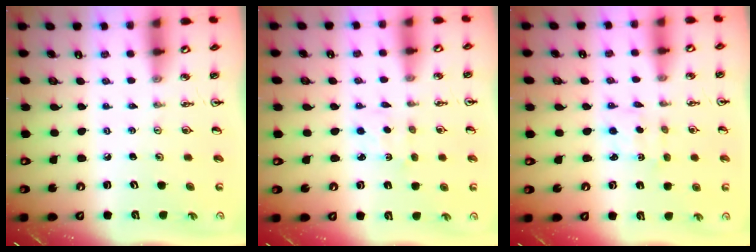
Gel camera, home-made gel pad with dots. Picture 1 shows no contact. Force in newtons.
{"total": 1.5, "press": 1.4, "slide": 0.4}
{"total": 2.0, "press": 1.8, "slide": 0.7}